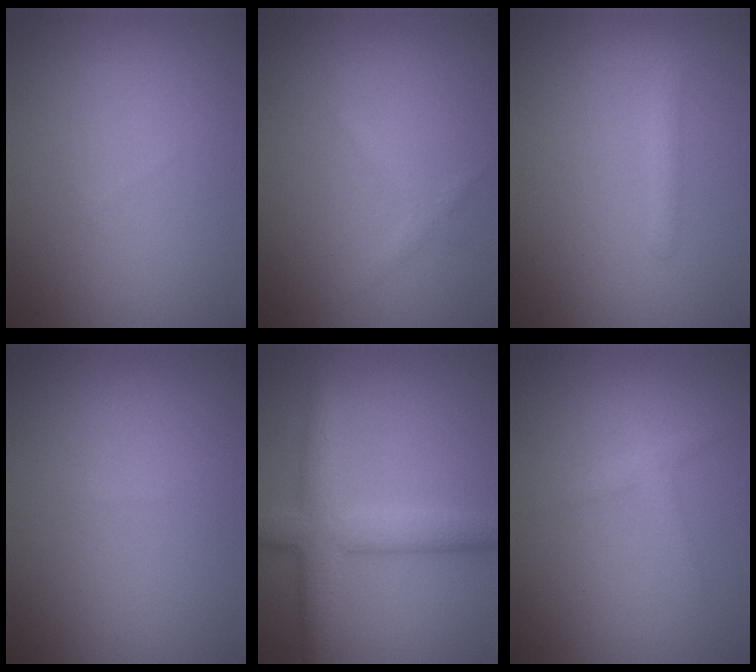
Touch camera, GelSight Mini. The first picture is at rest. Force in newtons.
{"total": 0.9, "press": 0.9, "slide": 0.1}
{"total": 1.5, "press": 1.5, "slide": 0.2}
{"total": 0.0}
{"total": 5.3, "press": 5.3, "slide": 0.1}
{"total": 1.3, "press": 1.3, "slide": 0.1}